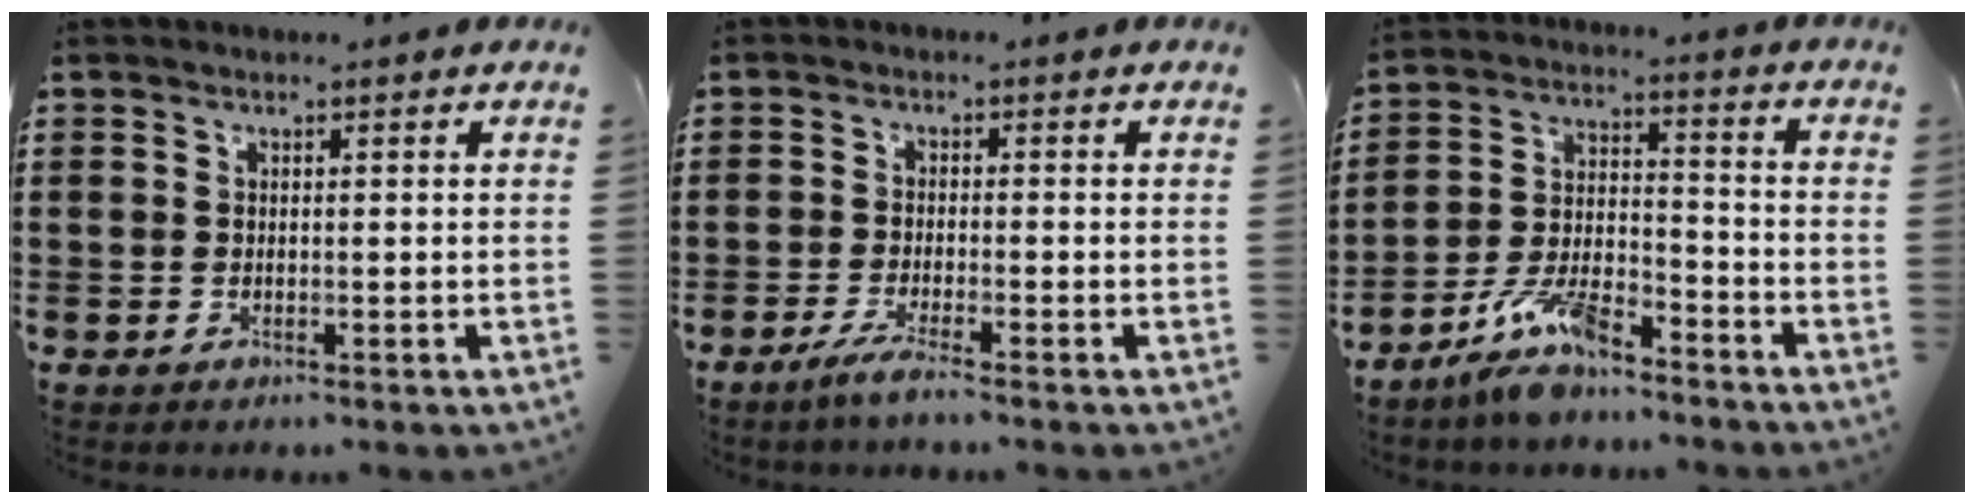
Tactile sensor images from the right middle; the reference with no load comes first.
{"total": 2.8, "force": [-1.9, -0.2, 2.0], "torque": [-0.047, -0.008, -0.040]}
{"total": 8.7, "force": [-7.3, 2.2, 4.1], "torque": [-0.093, 0.008, -0.142]}